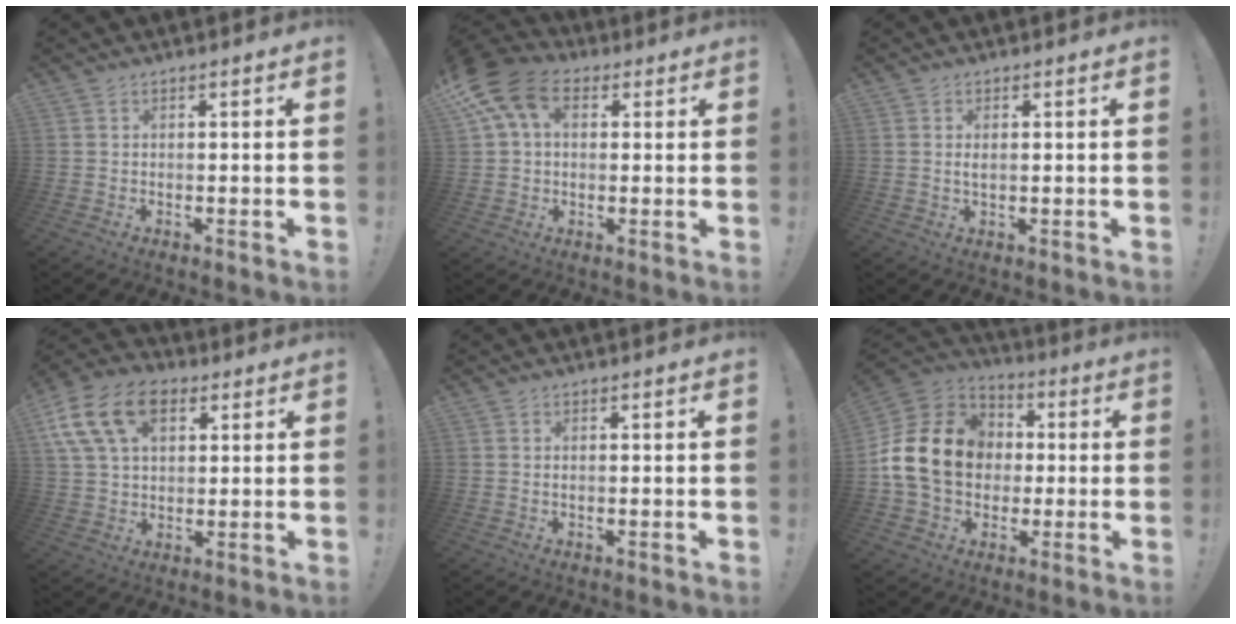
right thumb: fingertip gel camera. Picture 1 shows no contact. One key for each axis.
{"total": 13.8, "fx": 5.2, "fy": 9.2, "fz": 8.8, "tx": -0.159, "ty": -0.006, "tz": 0.099}
{"total": 1.6, "fx": 0.3, "fy": 0.5, "fz": 1.5, "tx": -0.022, "ty": -0.001, "tz": 0.003}
{"total": 16.7, "fx": 6.8, "fy": 10.9, "fz": 10.6, "tx": -0.195, "ty": -0.016, "tz": 0.128}
{"total": 0.5, "fx": 0.0, "fy": 0.1, "fz": 0.5, "tx": -0.010, "ty": 0.002, "tz": -0.001}
{"total": 19.6, "fx": 1.3, "fy": 15.6, "fz": 11.8, "tx": -0.211, "ty": 0.021, "tz": 0.036}